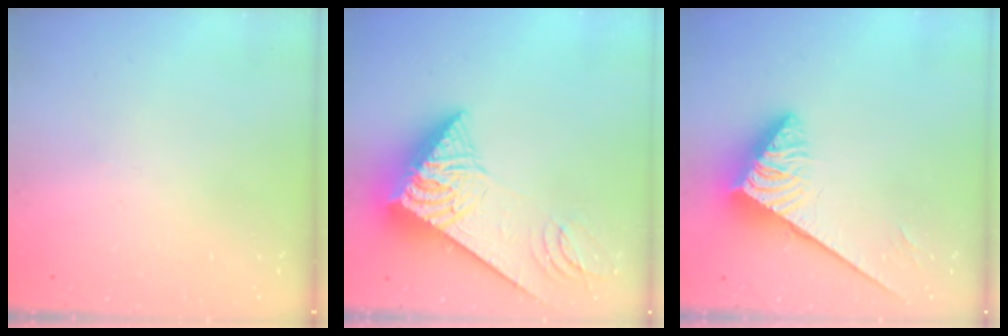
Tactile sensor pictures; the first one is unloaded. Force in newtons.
{"total": 12.6, "press": 12.5, "slide": 1.5}
{"total": 4.2, "press": 4.2, "slide": 0.7}